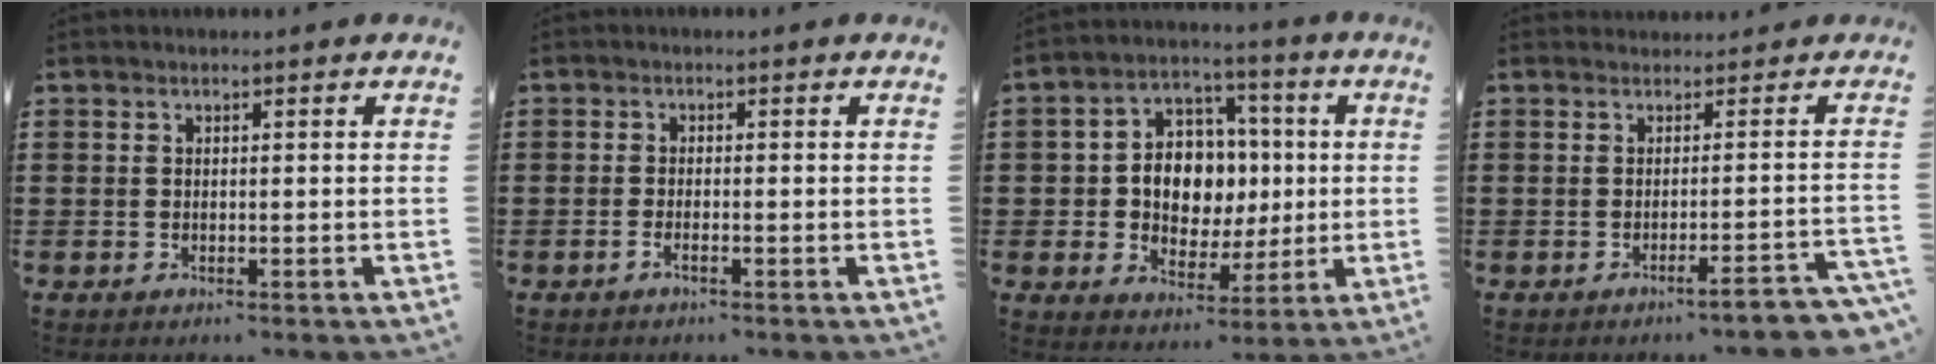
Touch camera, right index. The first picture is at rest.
{"total": 1.1, "force": [-0.7, 0.1, 0.9], "torque": [-0.017, -0.003, -0.013]}
{"total": 8.4, "force": [0.1, 7.1, 4.4], "torque": [-0.093, 0.015, 0.003]}
{"total": 1.6, "force": [-1.0, 0.1, 1.3], "torque": [-0.024, 0.002, -0.018]}